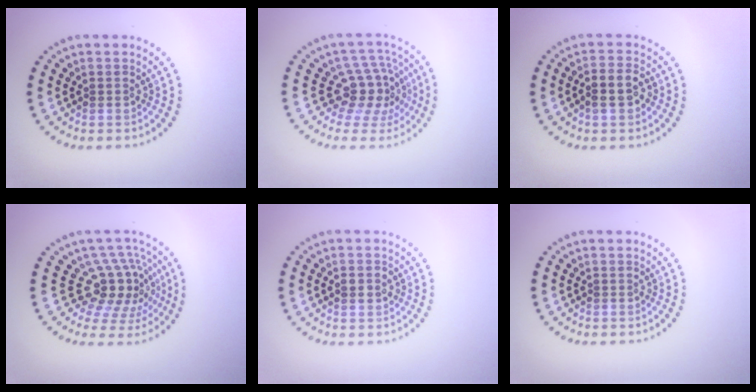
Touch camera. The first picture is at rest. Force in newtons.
{"total": 4.2, "press": 3.1, "slide": 2.8}
{"total": 2.8, "press": 2.7, "slide": 0.7}
{"total": 5.2, "press": 3.8, "slide": 3.5}
{"total": 1.8, "press": 1.8, "slide": 0.3}
{"total": 0.0}